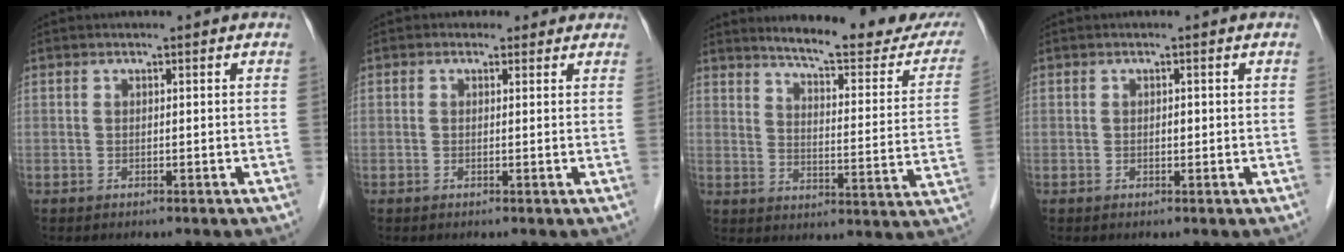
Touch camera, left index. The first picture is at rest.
{"total": 2.1, "force": [1.3, 1.7, 0.1], "torque": [0.007, 0.008, 0.010]}
{"total": 18.8, "force": [17.1, 2.1, 7.5], "torque": [-0.093, -0.068, 0.202]}
{"total": 0.6, "force": [0.0, 0.3, 0.5], "torque": [-0.008, 0.001, -0.002]}